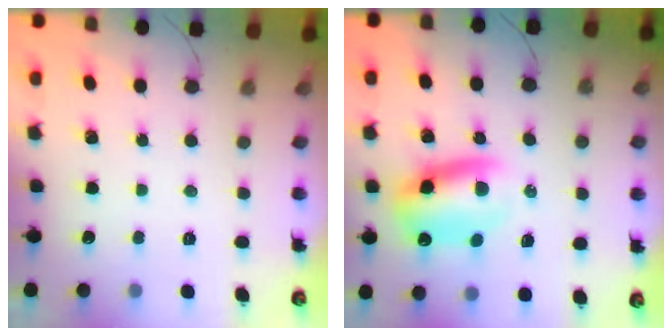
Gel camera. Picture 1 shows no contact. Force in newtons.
{"total": 10.4, "press": 10.0, "slide": 2.7}